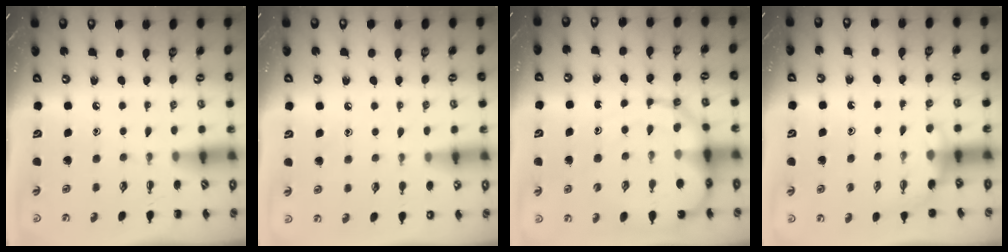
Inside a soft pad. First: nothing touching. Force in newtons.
{"total": 7.0, "press": 6.7, "slide": 1.9}
{"total": 12.8, "press": 12.3, "slide": 3.5}
{"total": 3.2, "press": 3.1, "slide": 0.8}